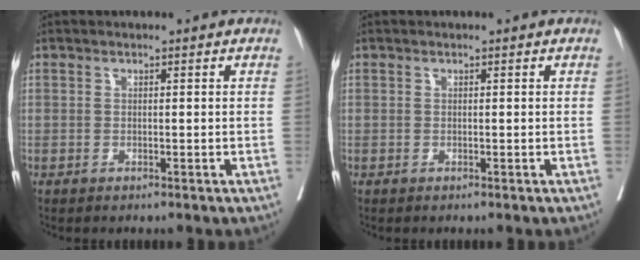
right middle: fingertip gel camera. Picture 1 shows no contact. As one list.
[{"total": 0.0}]